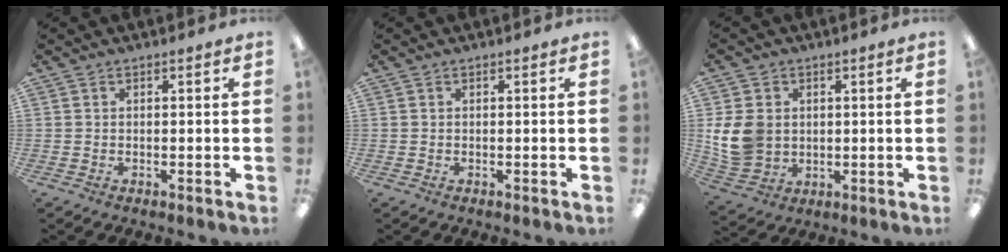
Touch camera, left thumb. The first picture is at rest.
{"total": 0.0}
{"total": 10.3, "force": [1.5, 8.6, 5.4], "torque": [-0.124, 0.011, 0.032]}